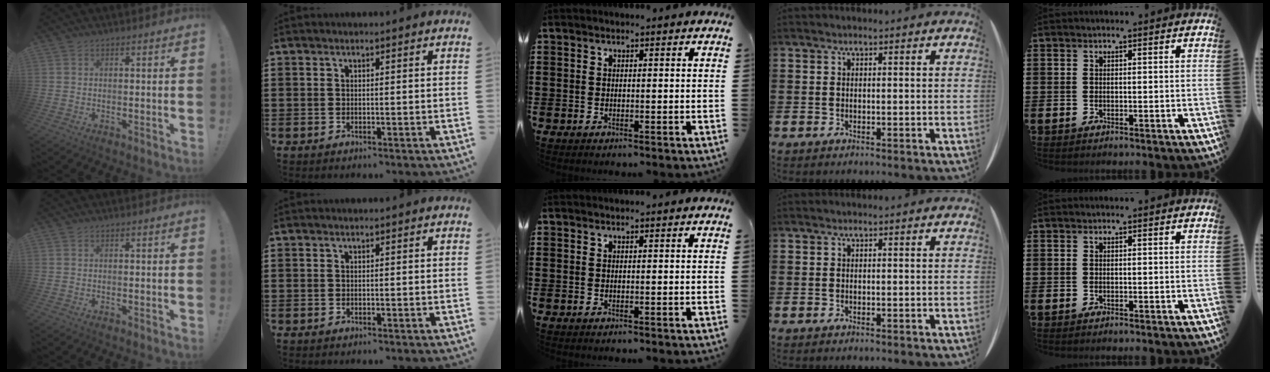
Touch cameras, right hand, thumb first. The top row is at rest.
{}